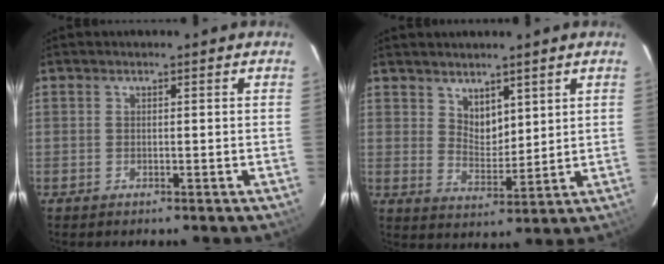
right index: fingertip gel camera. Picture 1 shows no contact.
{"total": 5.4, "force": [3.9, 2.9, 2.4], "torque": [-0.029, -0.001, 0.073]}